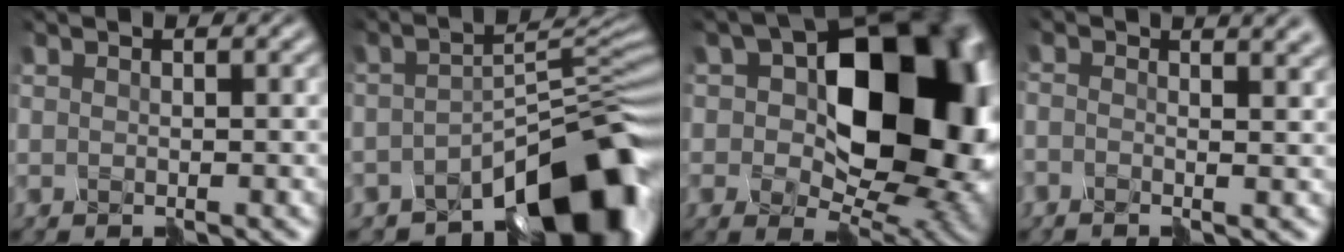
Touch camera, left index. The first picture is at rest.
{"total": 11.0, "force": [-7.7, 4.1, 6.7], "torque": [-0.071, 0.001, -0.124]}
{"total": 15.4, "force": [1.5, 9.9, 11.7], "torque": [-0.126, 0.004, 0.030]}
{"total": 5.4, "force": [0.5, 2.8, 4.6], "torque": [-0.041, 0.020, -0.020]}